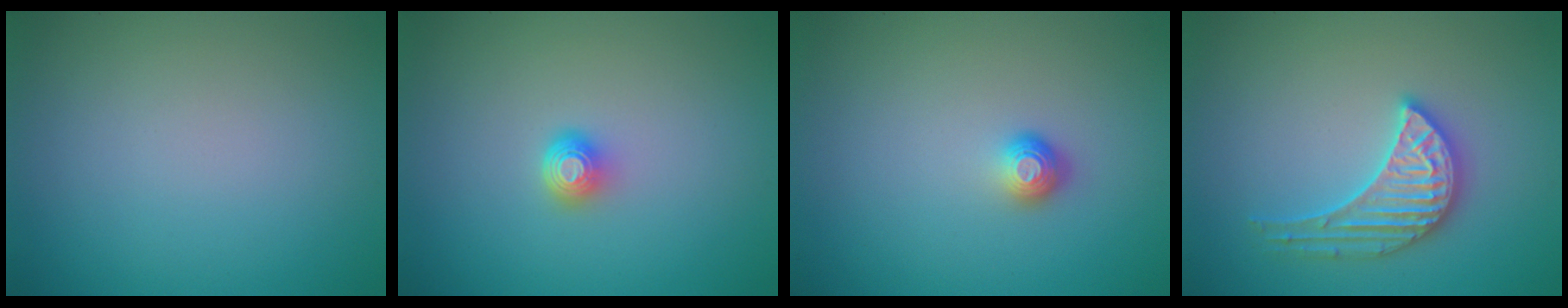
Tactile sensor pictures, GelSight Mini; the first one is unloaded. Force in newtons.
{"total": 1.7, "press": 1.3, "slide": 1.1}
{"total": 1.2, "press": 0.9, "slide": 0.7}
{"total": 3.5, "press": 3.5, "slide": 0.4}